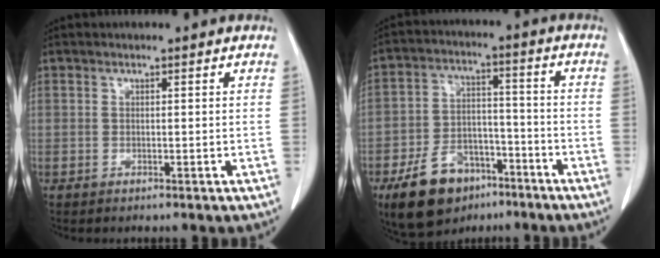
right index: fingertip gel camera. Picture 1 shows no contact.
{"total": 12.2, "force": [-7.6, 7.1, 6.3], "torque": [-0.121, 0.009, -0.123]}